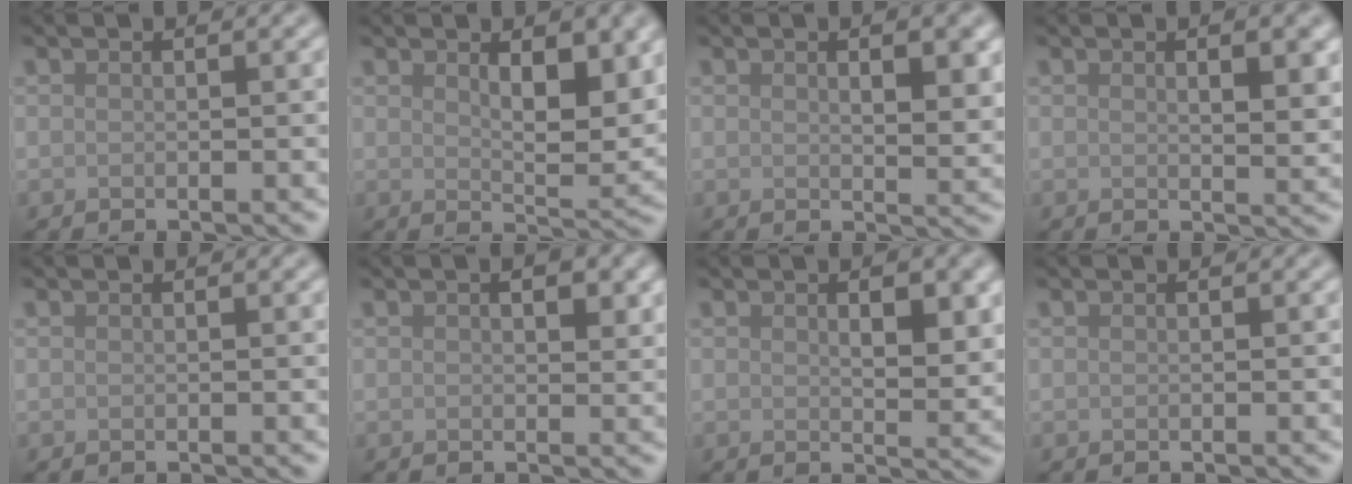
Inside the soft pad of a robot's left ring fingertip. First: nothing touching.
{"total": 4.9, "force": [1.8, 1.9, 4.1], "torque": [-0.063, -0.010, 0.034]}
{"total": 3.7, "force": [1.2, 1.3, 3.2], "torque": [-0.042, -0.006, 0.022]}
{"total": 3.3, "force": [1.1, 1.1, 2.9], "torque": [-0.038, -0.005, 0.020]}
{"total": 0.0}
{"total": 2.2, "force": [0.8, 1.1, 1.7], "torque": [-0.018, -0.002, 0.013]}
{"total": 3.5, "force": [1.1, 1.5, 3.0], "torque": [-0.042, -0.005, 0.021]}
{"total": 0.0}